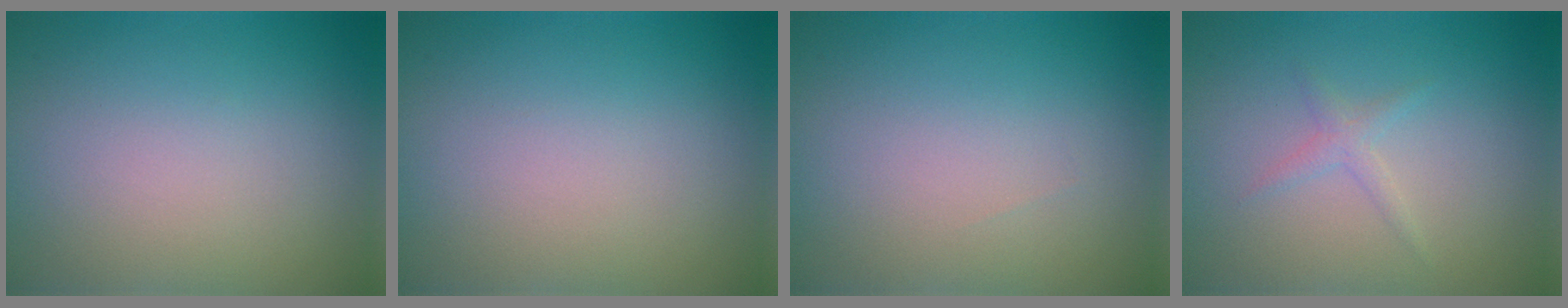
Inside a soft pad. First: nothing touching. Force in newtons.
{"total": 0.0}
{"total": 0.0}
{"total": 1.1, "press": 1.1, "slide": 0.0}